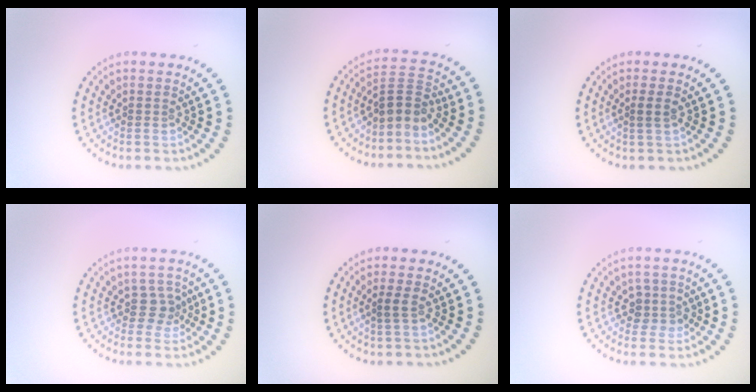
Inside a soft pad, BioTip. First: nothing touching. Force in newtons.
{"total": 2.6, "press": 1.9, "slide": 1.8}
{"total": 1.0, "press": 0.8, "slide": 0.5}
{"total": 2.0, "press": 1.5, "slide": 1.4}
{"total": 0.9, "press": 0.8, "slide": 0.5}
{"total": 1.9, "press": 1.5, "slide": 1.2}